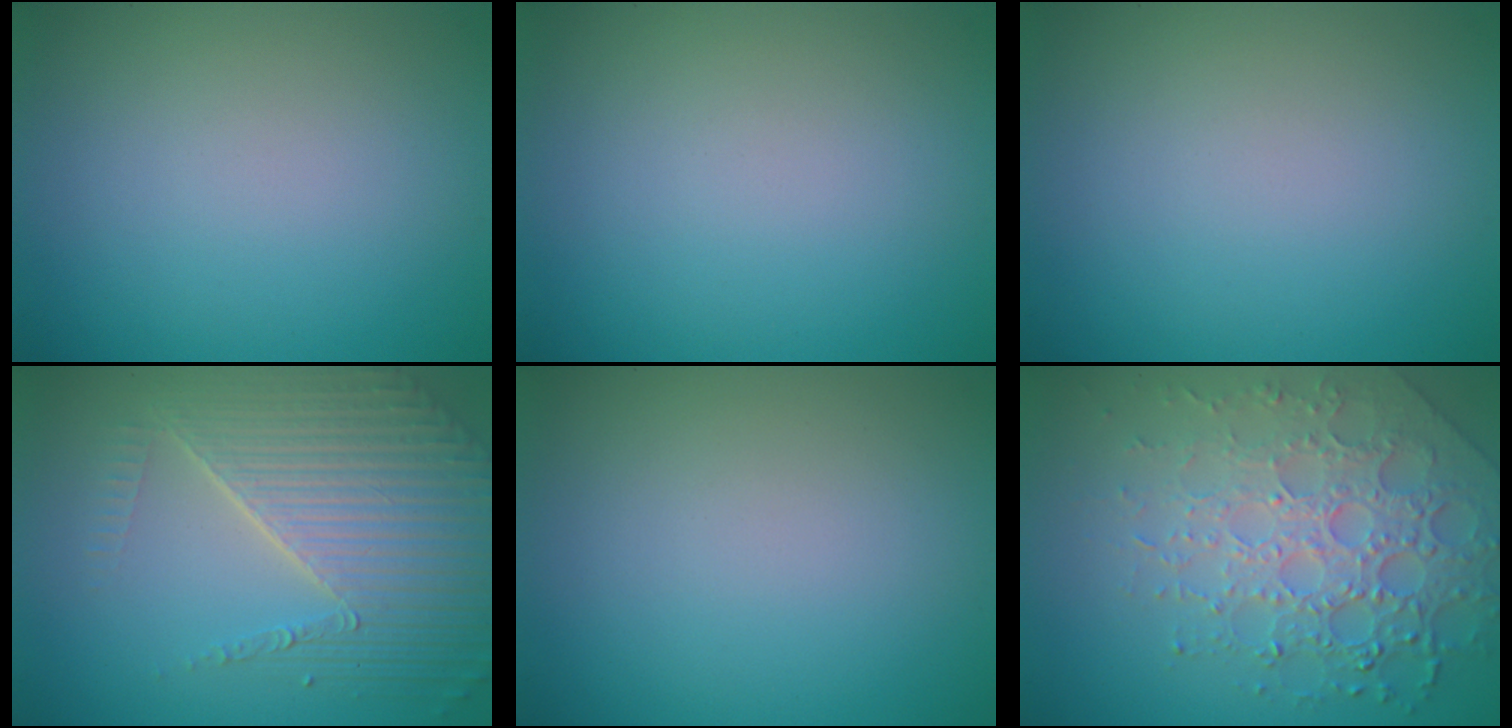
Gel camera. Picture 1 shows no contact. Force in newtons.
{"total": 0.0}
{"total": 0.0}
{"total": 7.5, "press": 5.3, "slide": 5.2}
{"total": 0.0}
{"total": 7.8, "press": 5.5, "slide": 5.5}